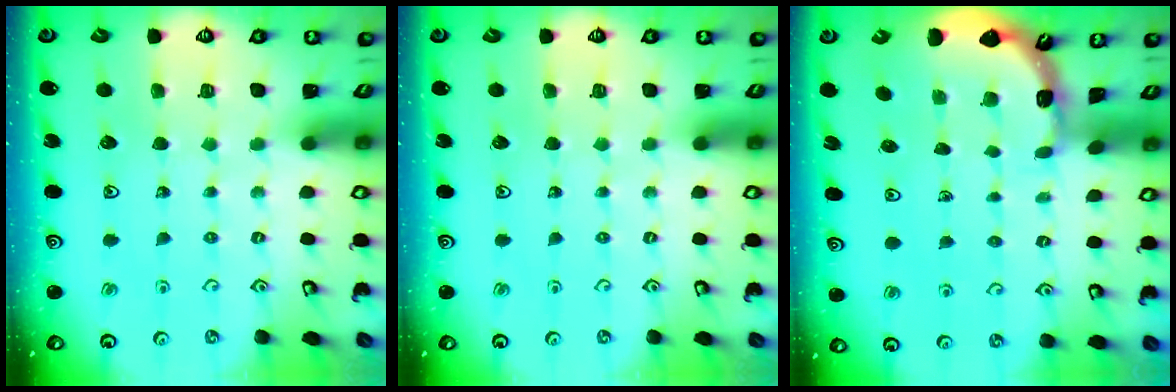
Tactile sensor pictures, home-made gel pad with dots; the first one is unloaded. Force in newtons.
{"total": 0.0}
{"total": 1.7, "press": 1.7, "slide": 0.2}